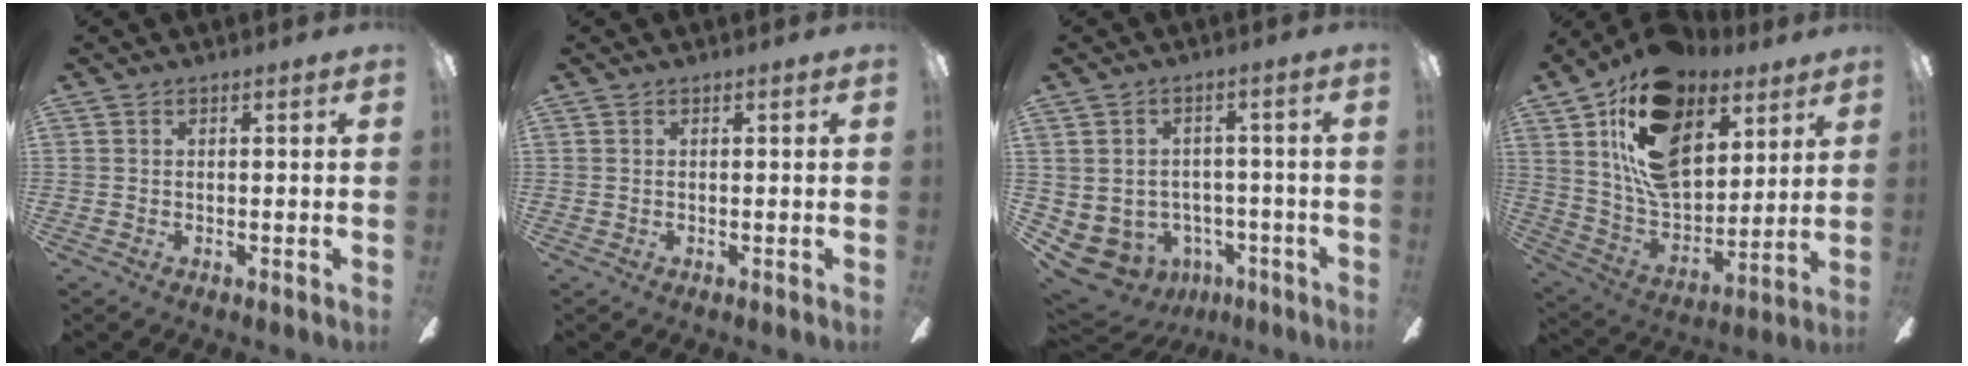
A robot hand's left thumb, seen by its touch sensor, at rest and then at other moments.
{"total": 0.0}
{"total": 6.1, "force": [-3.6, 4.7, 1.7], "torque": [-0.061, 0.010, -0.062]}
{"total": 21.9, "force": [10.9, 13.6, 13.2], "torque": [-0.244, -0.046, 0.196]}